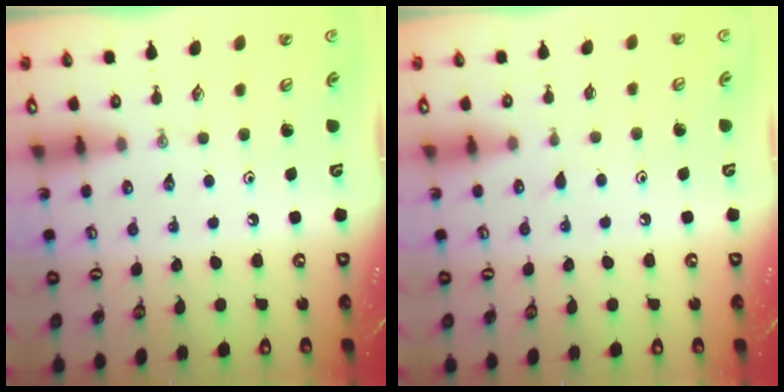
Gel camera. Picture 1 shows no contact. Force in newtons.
{"total": 6.4, "press": 6.3, "slide": 0.6}